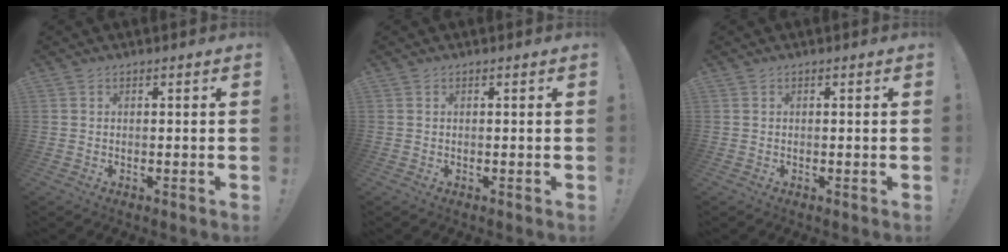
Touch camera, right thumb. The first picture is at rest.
{"total": 0.0}
{"total": 0.0}